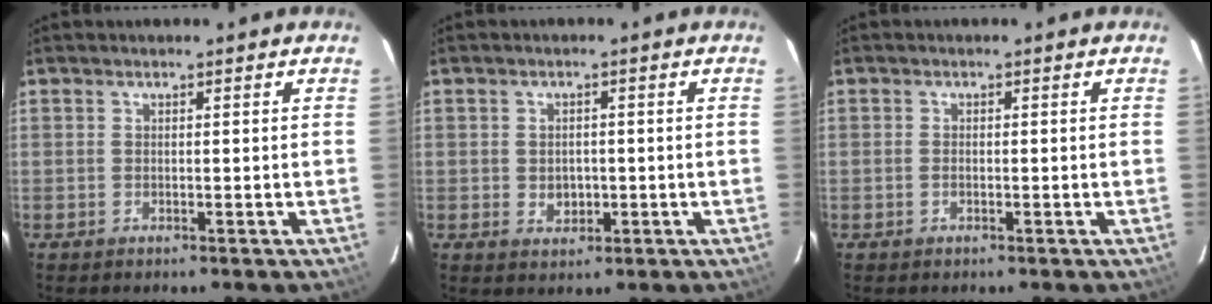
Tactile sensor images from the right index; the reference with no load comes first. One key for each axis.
{"total": 3.3, "fx": -0.5, "fy": 2.8, "fz": 1.8, "tx": -0.031, "ty": 0.000, "tz": -0.003}
{"total": 0.9, "fx": -0.4, "fy": 0.5, "fz": 0.6, "tx": -0.014, "ty": 0.001, "tz": -0.008}